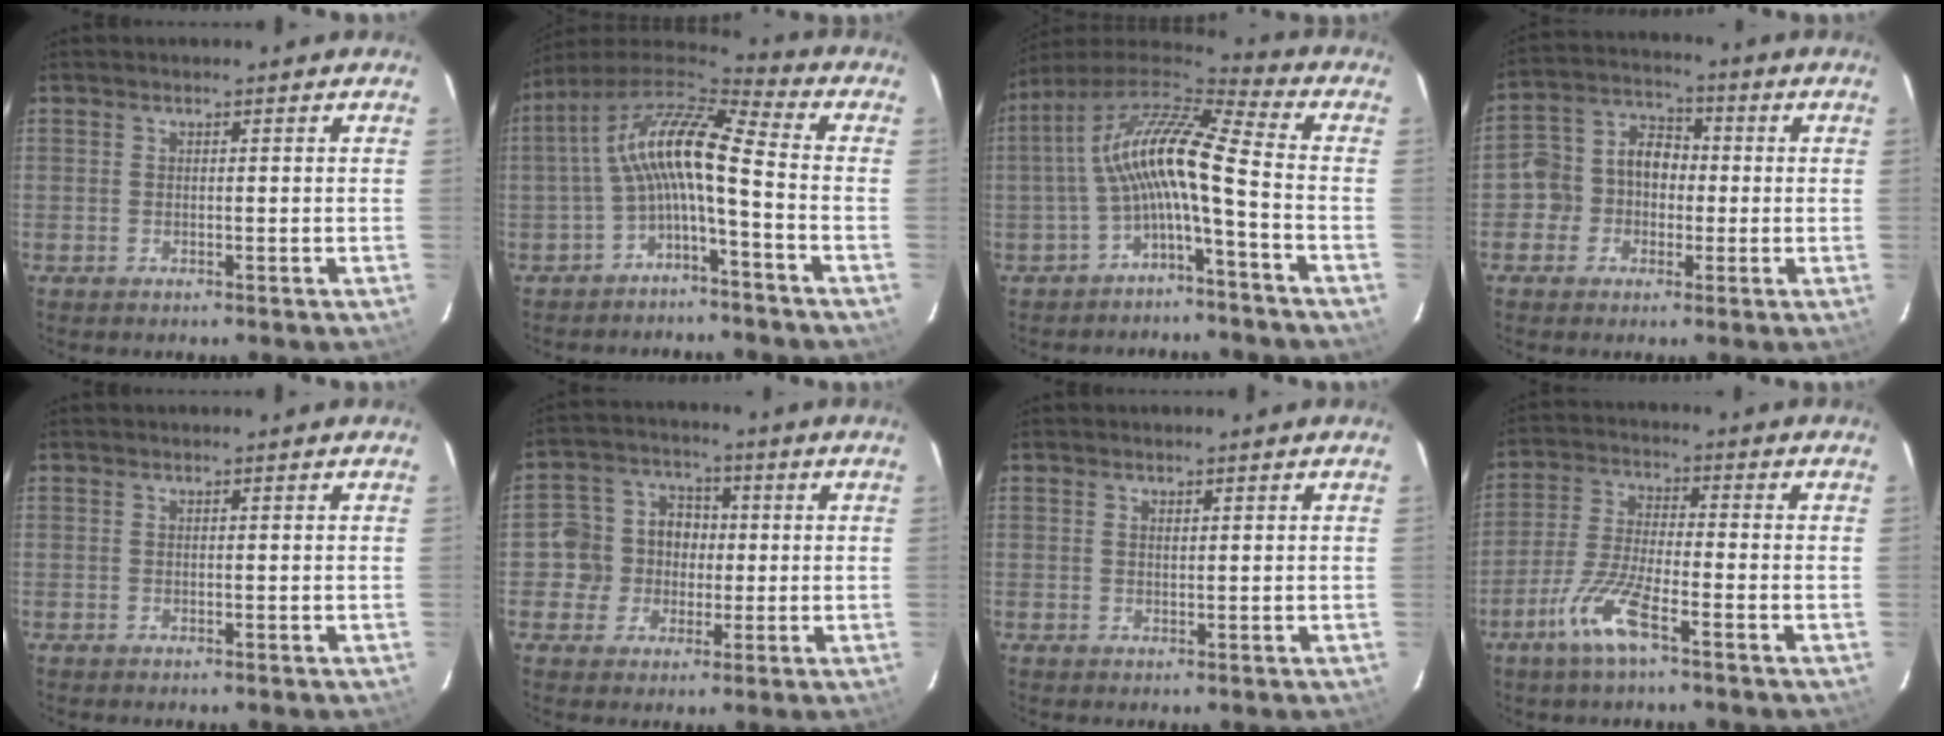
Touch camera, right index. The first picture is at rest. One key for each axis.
{"total": 12.1, "fx": -2.0, "fy": 2.5, "fz": 11.7, "tx": -0.233, "ty": 0.022, "tz": -0.043}
{"total": 12.7, "fx": -2.0, "fy": 1.6, "fz": 12.4, "tx": -0.242, "ty": 0.020, "tz": -0.043}
{"total": 8.3, "fx": -2.1, "fy": 7.4, "fz": 3.2, "tx": -0.065, "ty": 0.036, "tz": -0.045}
{"total": 0.0}
{"total": 8.3, "fx": -0.8, "fy": 7.9, "fz": 2.3, "tx": -0.050, "ty": 0.030, "tz": -0.021}
{"total": 0.8, "fx": 0.4, "fy": 0.5, "fz": 0.5, "tx": -0.009, "ty": 0.003, "tz": 0.008}
{"total": 9.0, "fx": -5.4, "fy": 1.5, "fz": 7.1, "tx": -0.155, "ty": -0.005, "tz": -0.109}